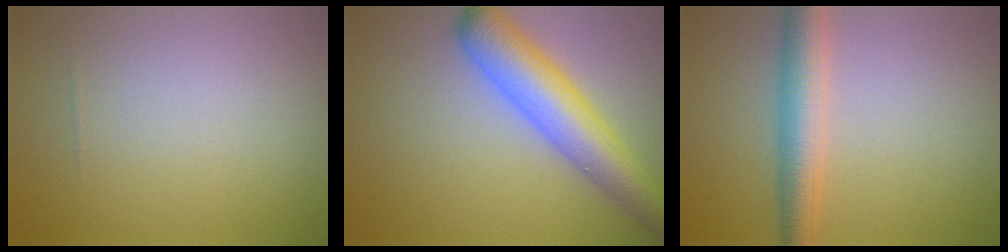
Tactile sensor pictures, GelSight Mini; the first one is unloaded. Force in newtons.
{"total": 6.9, "press": 6.9, "slide": 0.3}
{"total": 4.5, "press": 4.5, "slide": 0.1}